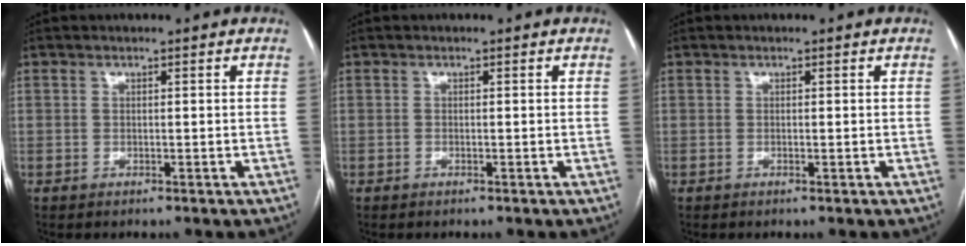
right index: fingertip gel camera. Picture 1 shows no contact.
{"total": 0.0}
{"total": 0.0}